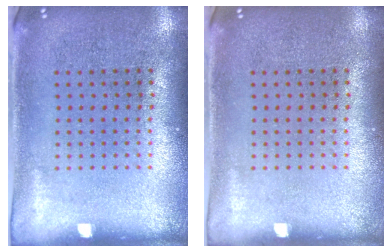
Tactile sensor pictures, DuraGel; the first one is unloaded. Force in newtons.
{"total": 0.0}